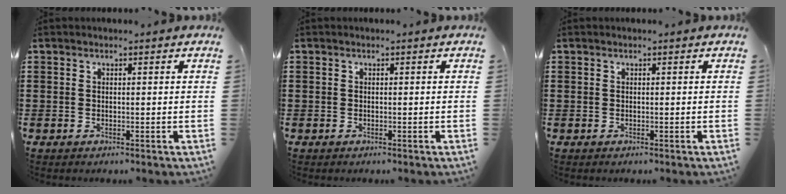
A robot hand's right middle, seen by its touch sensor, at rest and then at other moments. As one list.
[{"total": 0.0}, {"total": 0.0}]